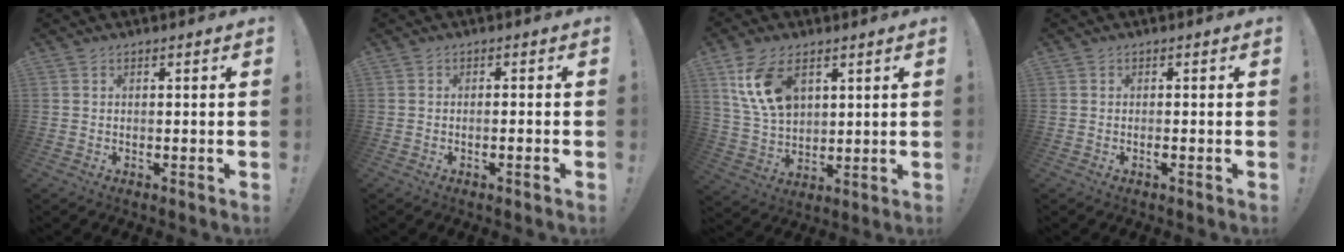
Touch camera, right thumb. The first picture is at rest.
{"total": 1.9, "force": [-1.1, -0.1, 1.6], "torque": [-0.034, 0.004, -0.017]}
{"total": 13.8, "force": [6.3, 8.5, 8.8], "torque": [-0.171, -0.013, 0.124]}
{"total": 0.8, "force": [-0.4, 0.0, 0.7], "torque": [-0.022, 0.000, -0.005]}